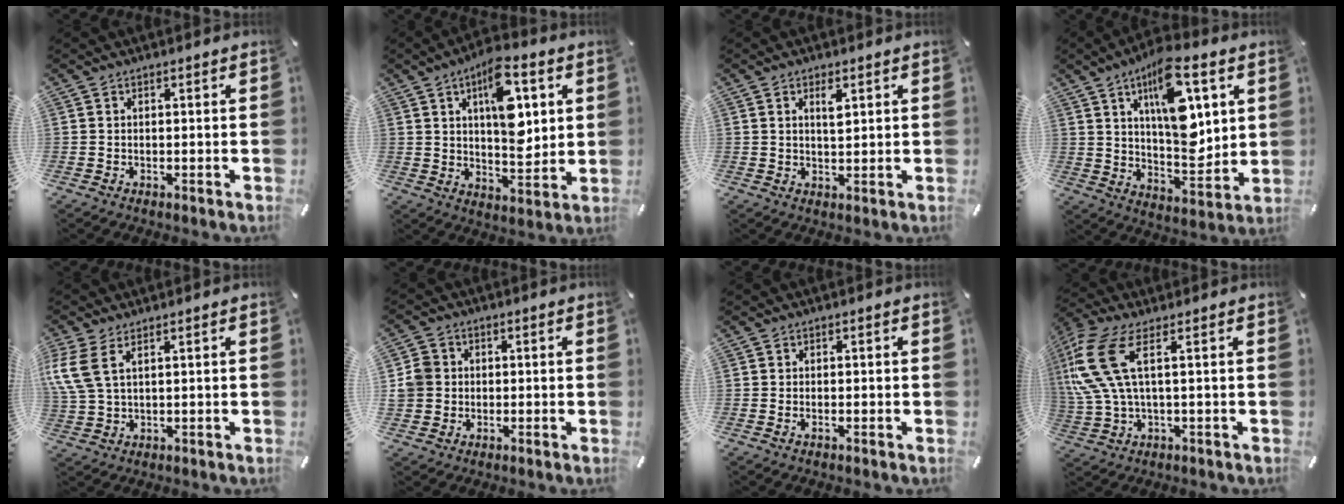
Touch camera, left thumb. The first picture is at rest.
{"total": 13.9, "force": [5.3, 7.0, 10.8], "torque": [-0.149, -0.020, 0.086]}
{"total": 3.1, "force": [1.5, 1.2, 2.4], "torque": [-0.037, -0.002, 0.021]}
{"total": 17.8, "force": [7.3, 8.3, 14.0], "torque": [-0.214, -0.036, 0.116]}
{"total": 6.3, "force": [3.3, 2.8, 4.6], "torque": [-0.119, -0.007, 0.061]}
{"total": 5.6, "force": [0.3, 5.4, 1.6], "torque": [-0.051, 0.012, 0.007]}
{"total": 0.8, "force": [-0.2, 0.3, 0.7], "torque": [-0.014, -0.003, -0.004]}
{"total": 13.4, "force": [3.4, 5.4, 11.8], "torque": [-0.271, -0.014, 0.061]}